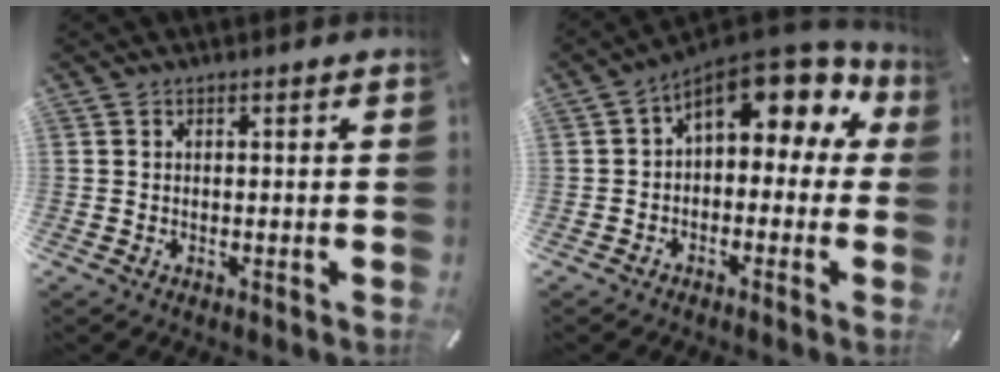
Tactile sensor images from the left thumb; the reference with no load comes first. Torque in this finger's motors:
{"motor_torque": [2.30, 2.71, 0.88, 0.45, 0.17]}